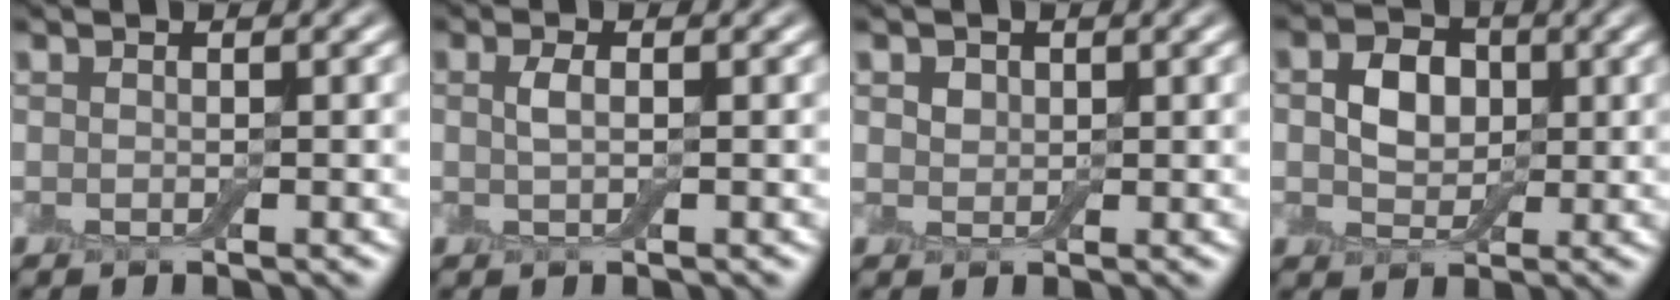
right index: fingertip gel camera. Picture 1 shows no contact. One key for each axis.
{"total": 1.3, "fx": 0.2, "fy": 0.4, "fz": 1.2, "tx": -0.027, "ty": 0.004, "tz": 0.002}
{"total": 1.4, "fx": 0.7, "fy": 1.1, "fz": 0.5, "tx": -0.010, "ty": 0.003, "tz": 0.005}
{"total": 3.8, "fx": 0.5, "fy": 3.0, "fz": 2.3, "tx": -0.043, "ty": 0.003, "tz": 0.002}